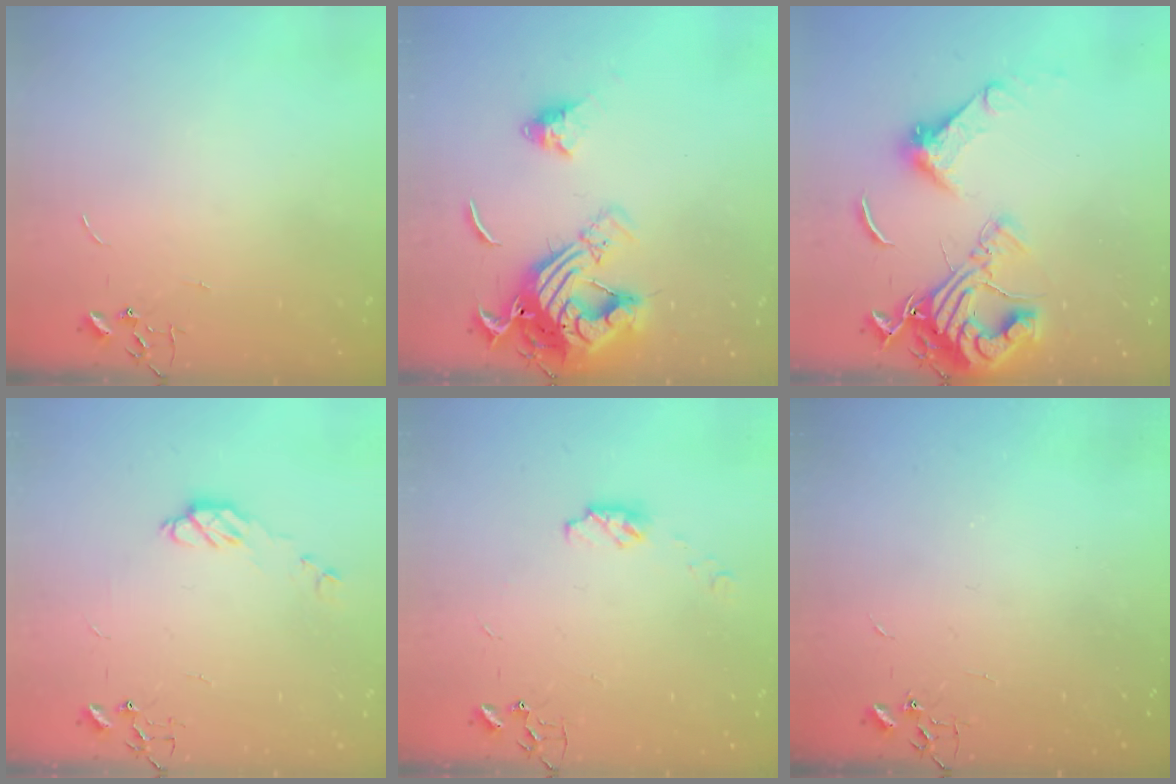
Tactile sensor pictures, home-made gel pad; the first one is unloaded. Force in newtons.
{"total": 17.5, "press": 17.4, "slide": 1.9}
{"total": 17.3, "press": 17.2, "slide": 1.5}
{"total": 7.1, "press": 7.1, "slide": 0.5}
{"total": 4.9, "press": 4.9, "slide": 0.4}
{"total": 2.1, "press": 2.1, "slide": 0.4}